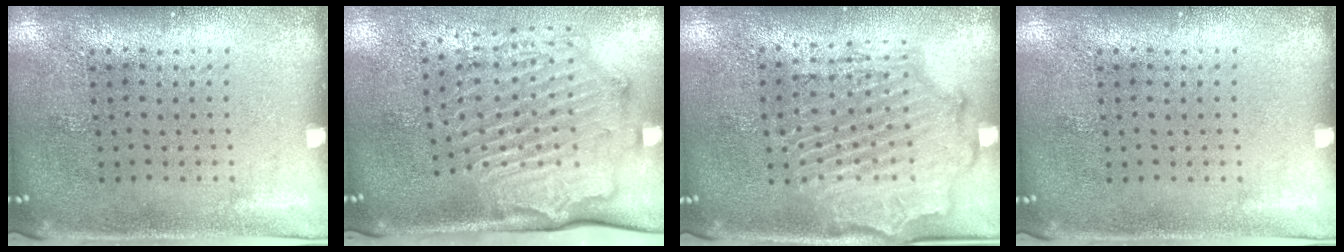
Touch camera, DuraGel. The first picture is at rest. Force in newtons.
{"total": 2.1, "press": 2.1, "slide": 0.5}
{"total": 2.1, "press": 2.0, "slide": 0.6}
{"total": 0.0}